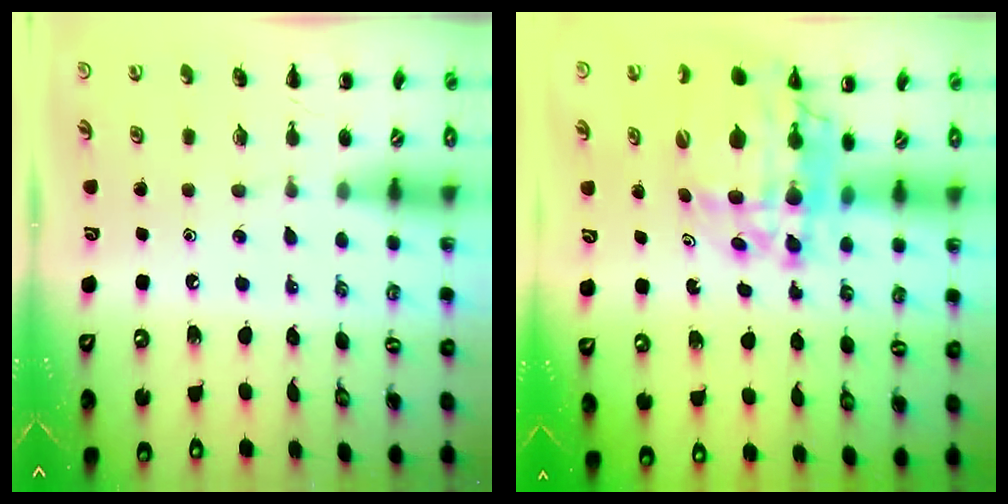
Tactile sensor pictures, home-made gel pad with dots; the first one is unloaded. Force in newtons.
{"total": 17.0, "press": 16.3, "slide": 4.6}